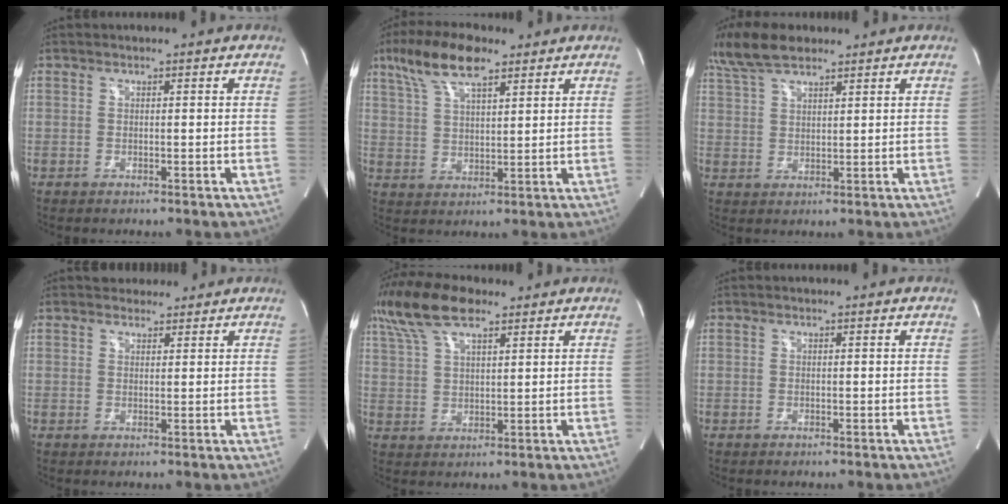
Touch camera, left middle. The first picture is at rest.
{"total": 10.2, "force": [6.8, 2.9, 7.1], "torque": [-0.144, 0.022, 0.127]}
{"total": 8.1, "force": [6.3, 2.5, 4.5], "torque": [-0.099, 0.023, 0.123]}
{"total": 3.6, "force": [3.2, 1.6, 0.8], "torque": [-0.005, 0.017, 0.048]}
{"total": 10.6, "force": [7.6, 3.2, 6.7], "torque": [-0.142, 0.027, 0.145]}
{"total": 0.0}